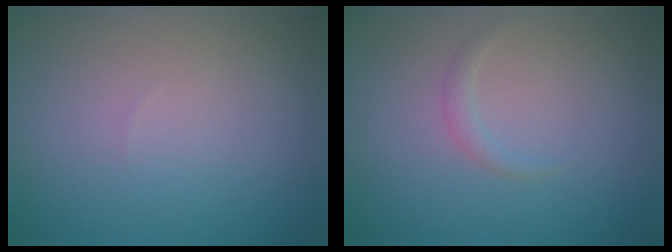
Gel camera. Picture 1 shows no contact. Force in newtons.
{"total": 0.9, "press": 0.9, "slide": 0.0}